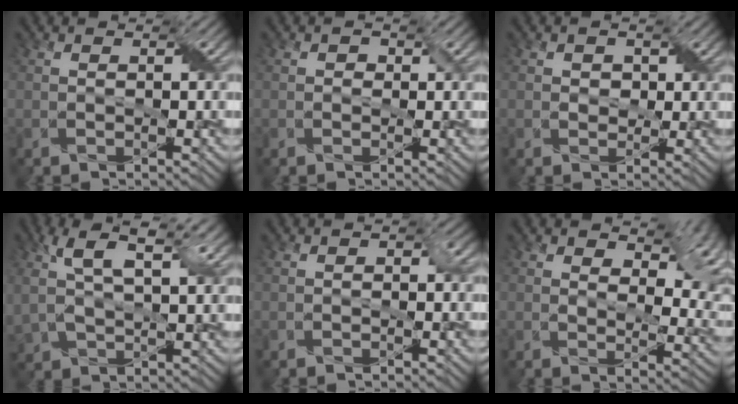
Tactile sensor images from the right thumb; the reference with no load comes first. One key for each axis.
{"total": 1.0, "fx": 0.1, "fy": 0.9, "fz": 0.2, "tx": 0.000, "ty": -0.003, "tz": -0.004}
{"total": 1.9, "fx": 0.6, "fy": 1.6, "fz": 0.7, "tx": -0.014, "ty": -0.002, "tz": 0.002}
{"total": 8.7, "fx": 3.9, "fy": 3.6, "fz": 7.0, "tx": -0.165, "ty": 0.003, "tz": 0.074}
{"total": 1.0, "fx": -0.3, "fy": 0.8, "fz": 0.5, "tx": -0.009, "ty": -0.002, "tz": -0.007}
{"total": 10.0, "fx": 4.3, "fy": 5.5, "fz": 7.2, "tx": -0.107, "ty": -0.010, "tz": 0.075}